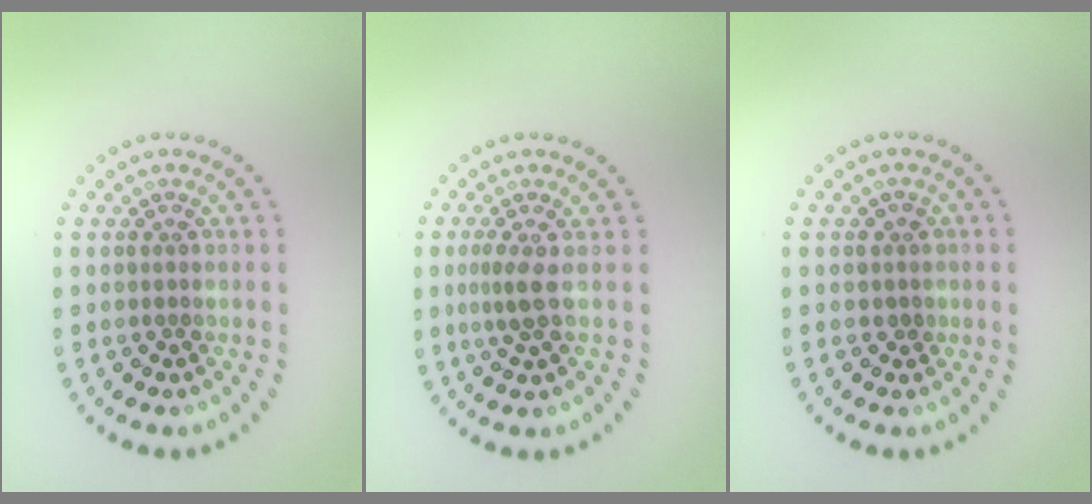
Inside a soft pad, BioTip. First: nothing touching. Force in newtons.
{"total": 1.9, "press": 1.4, "slide": 1.4}
{"total": 1.1, "press": 1.0, "slide": 0.5}